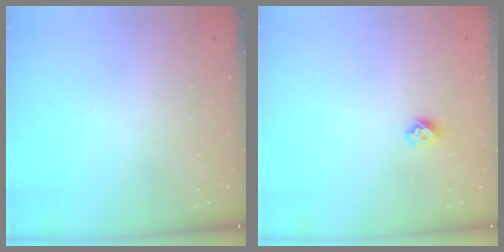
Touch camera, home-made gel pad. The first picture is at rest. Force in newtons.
{"total": 5.7, "press": 5.7, "slide": 0.5}